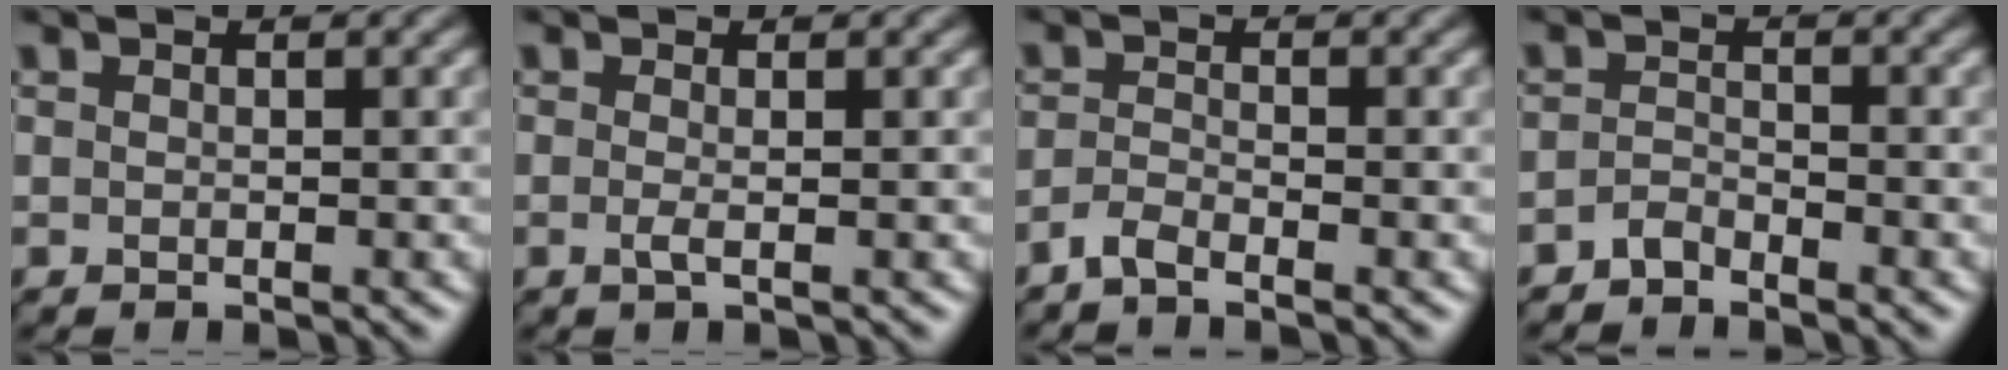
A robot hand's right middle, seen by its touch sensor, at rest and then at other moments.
{"total": 1.1, "force": [-0.2, 0.2, 1.0], "torque": [-0.021, -0.005, -0.005]}
{"total": 1.6, "force": [-1.3, 0.3, 0.9], "torque": [-0.023, 0.000, -0.035]}
{"total": 1.4, "force": [-1.3, 0.4, 0.4], "torque": [-0.009, 0.006, -0.027]}